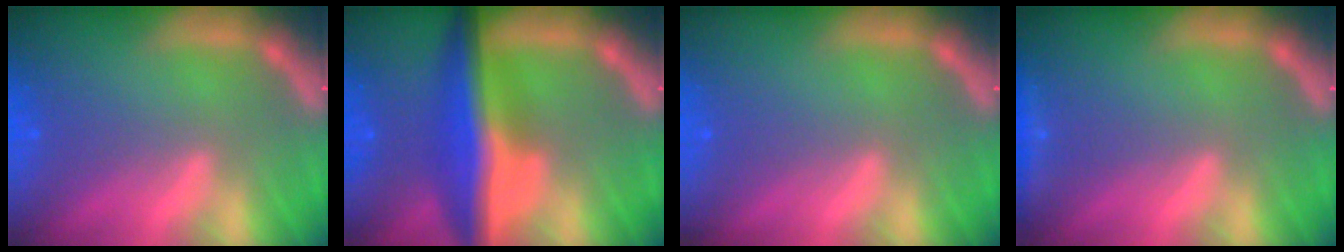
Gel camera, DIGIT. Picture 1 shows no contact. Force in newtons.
{"total": 8.5}
{"total": 0.0}
{"total": 1.4}